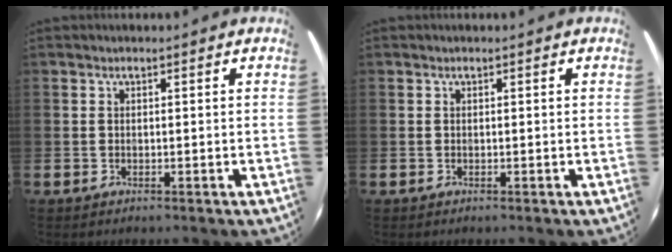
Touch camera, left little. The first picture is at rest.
{"total": 0.0}